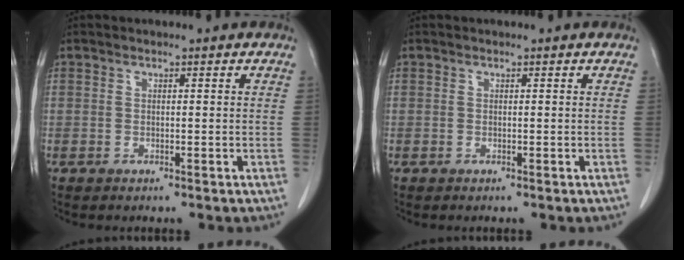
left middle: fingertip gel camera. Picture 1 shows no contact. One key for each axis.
{"total": 0.0}